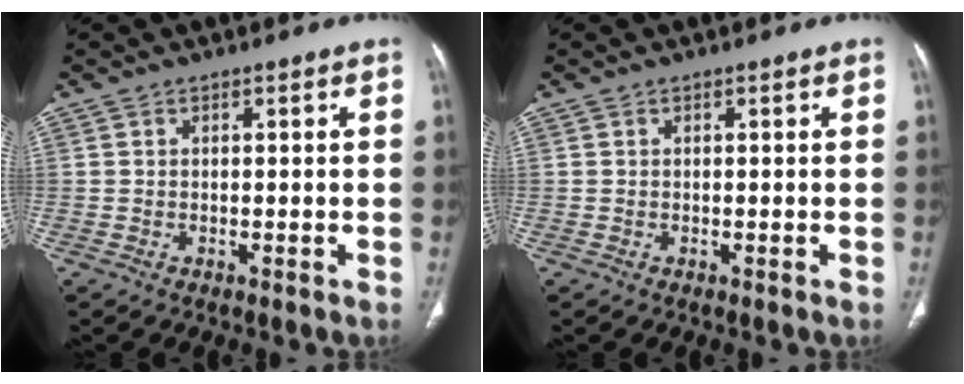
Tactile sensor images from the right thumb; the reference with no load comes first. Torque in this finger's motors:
{"motor_torque": [-0.03, 0.02, -0.01, 0.01, 0.02]}